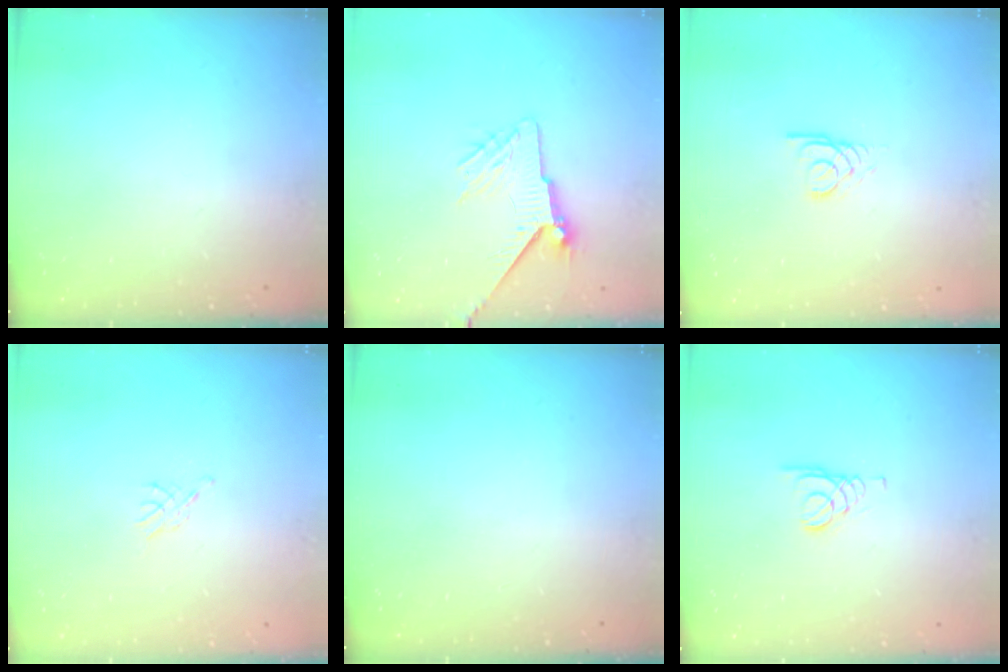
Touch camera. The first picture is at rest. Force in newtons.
{"total": 7.3, "press": 7.2, "slide": 1.0}
{"total": 2.2, "press": 2.2, "slide": 0.2}
{"total": 2.3, "press": 2.2, "slide": 0.5}
{"total": 0.0}
{"total": 1.6, "press": 1.6, "slide": 0.0}